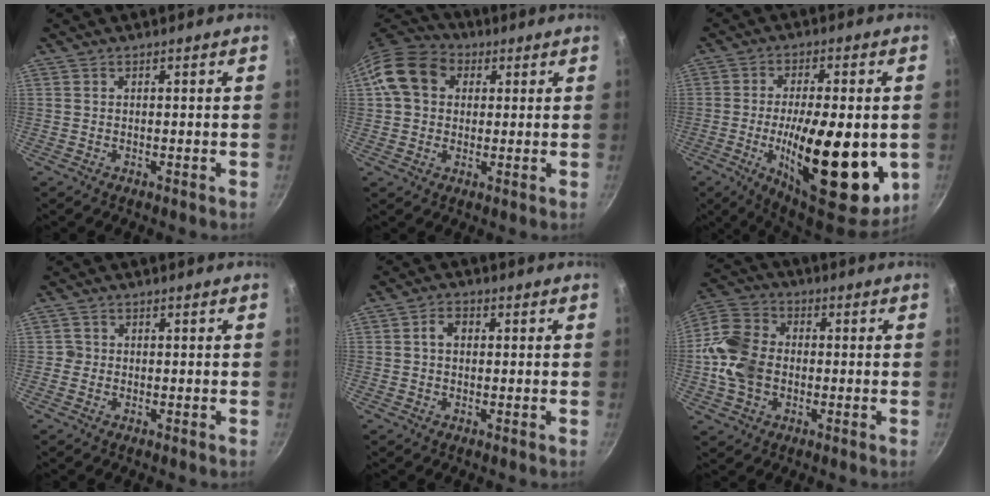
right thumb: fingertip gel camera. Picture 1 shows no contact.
{"total": 11.8, "force": [2.9, 9.3, 6.7], "torque": [-0.104, 0.021, 0.032]}
{"total": 22.0, "force": [-4.0, 8.0, 20.1], "torque": [-0.289, -0.002, -0.054]}
{"total": 1.1, "force": [-0.2, 1.0, 0.1], "torque": [0.004, 0.003, -0.007]}
{"total": 2.9, "force": [0.4, 2.1, 2.0], "torque": [-0.024, 0.008, 0.003]}
{"total": 12.5, "force": [-1.3, 9.4, 8.1], "torque": [-0.141, 0.021, -0.043]}